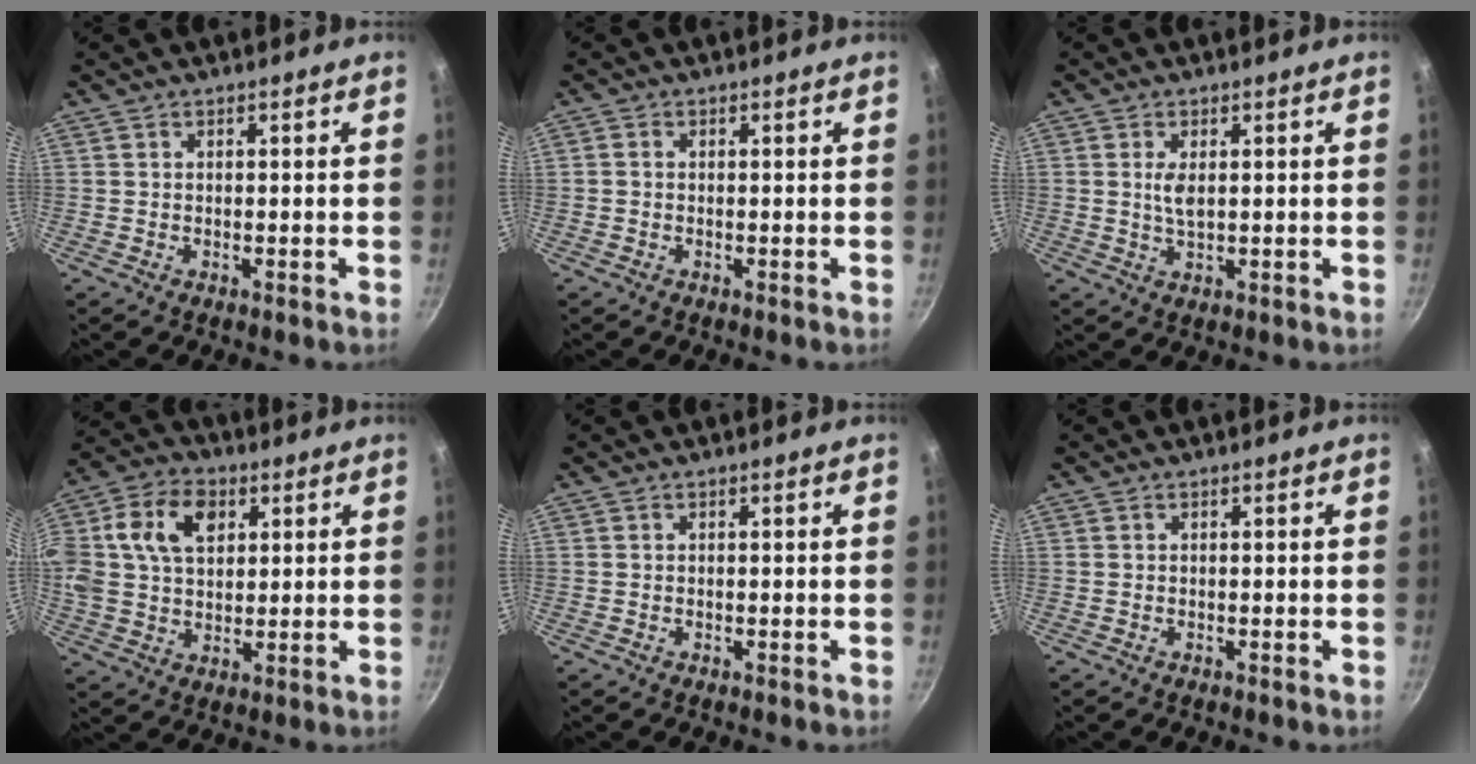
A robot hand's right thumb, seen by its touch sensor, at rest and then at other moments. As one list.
[{"total": 0.7, "force": [-0.1, 0.6, 0.3], "torque": [-0.006, 0.004, -0.003]}, {"total": 3.0, "force": [0.7, 1.4, 2.6], "torque": [-0.047, -0.005, 0.014]}, {"total": 17.7, "force": [5.1, 12.4, 11.6], "torque": [-0.231, 0.022, 0.084]}, {"total": 0.0}, {"total": 0.0}]